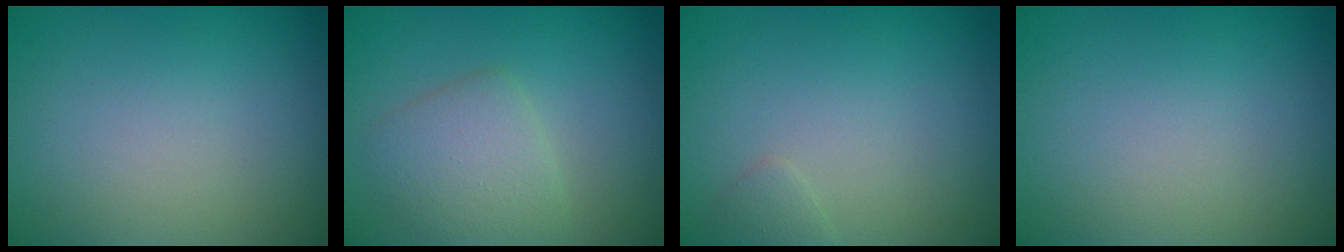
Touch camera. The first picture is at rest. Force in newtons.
{"total": 3.0, "press": 3.0, "slide": 0.1}
{"total": 0.8, "press": 0.8, "slide": 0.0}
{"total": 0.0}